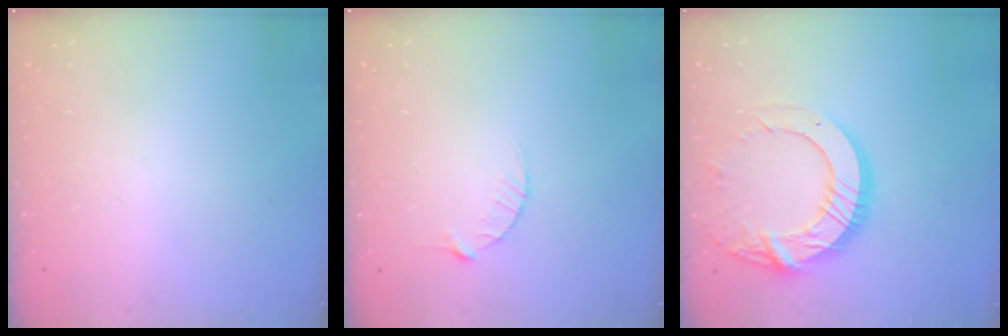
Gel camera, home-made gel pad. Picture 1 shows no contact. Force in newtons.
{"total": 2.9, "press": 2.9, "slide": 0.4}
{"total": 17.1, "press": 17.0, "slide": 1.5}